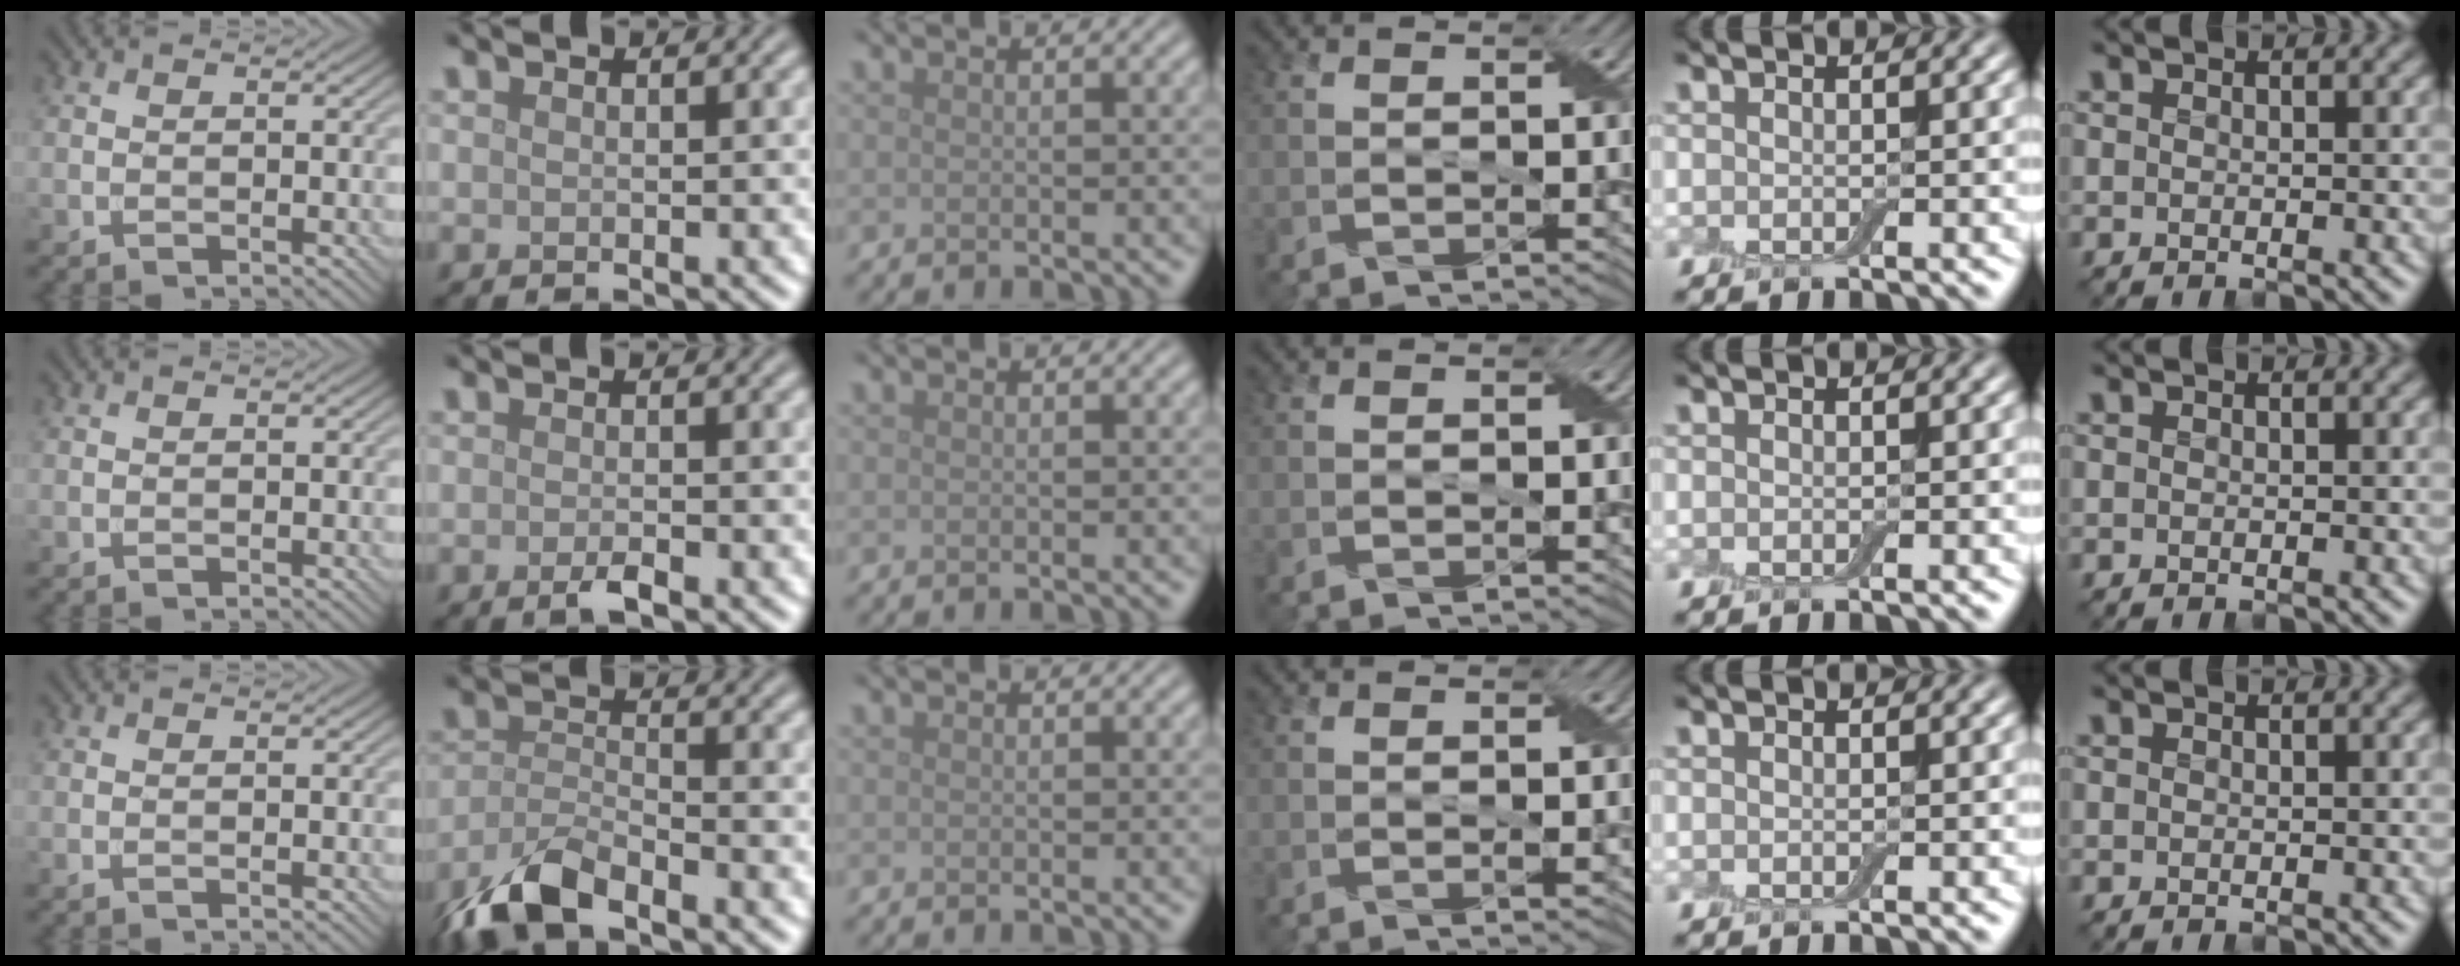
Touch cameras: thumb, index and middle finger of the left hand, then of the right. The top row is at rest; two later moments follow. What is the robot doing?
{"motion": "peel", "object": "small bumper sticker"}